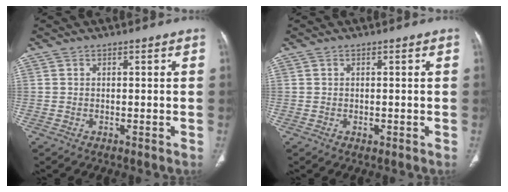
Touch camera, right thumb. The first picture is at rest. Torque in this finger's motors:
{"motor_torque": [0.05, 0.09, 0.12, -0.64, 0.02]}